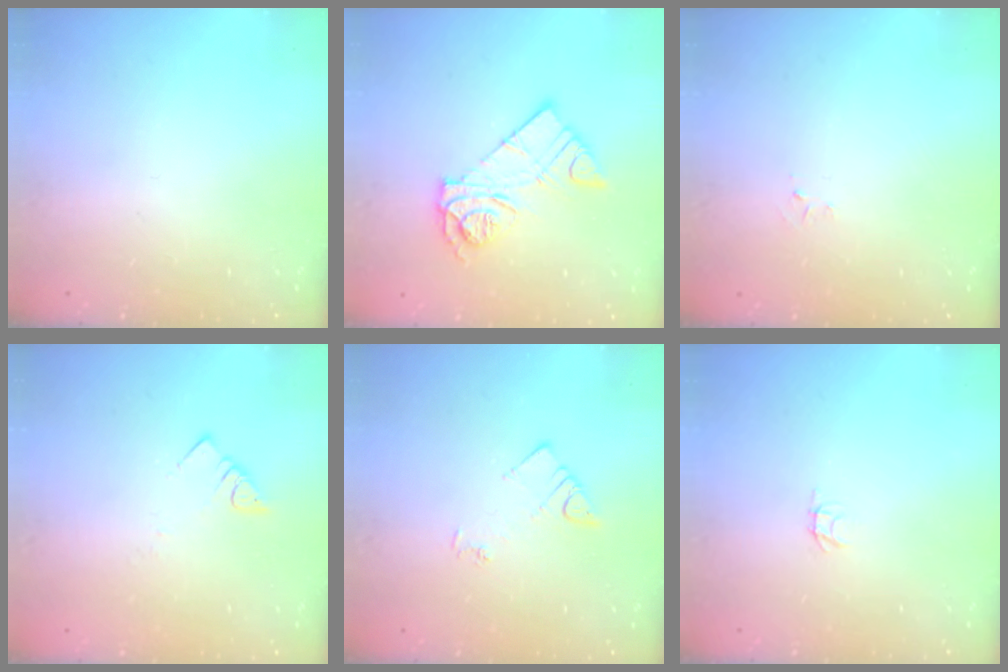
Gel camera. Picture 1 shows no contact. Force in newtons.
{"total": 12.1, "press": 12.1, "slide": 1.0}
{"total": 2.6, "press": 2.6, "slide": 0.4}
{"total": 2.8, "press": 2.8, "slide": 0.2}
{"total": 4.2, "press": 4.2, "slide": 0.5}
{"total": 1.8, "press": 1.8, "slide": 0.1}